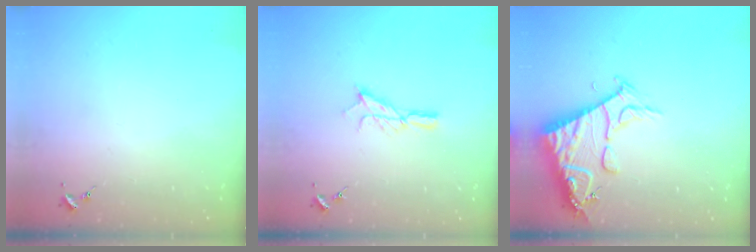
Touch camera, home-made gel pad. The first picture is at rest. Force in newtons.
{"total": 10.1, "press": 10.1, "slide": 0.6}
{"total": 15.8, "press": 15.7, "slide": 1.6}